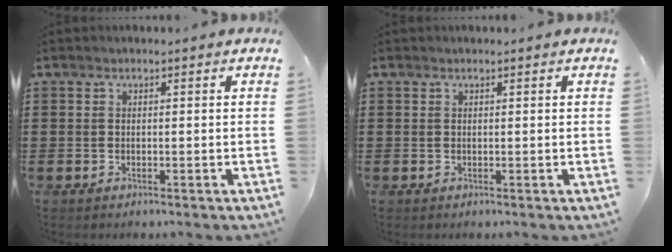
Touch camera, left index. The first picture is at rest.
{"total": 0.0}